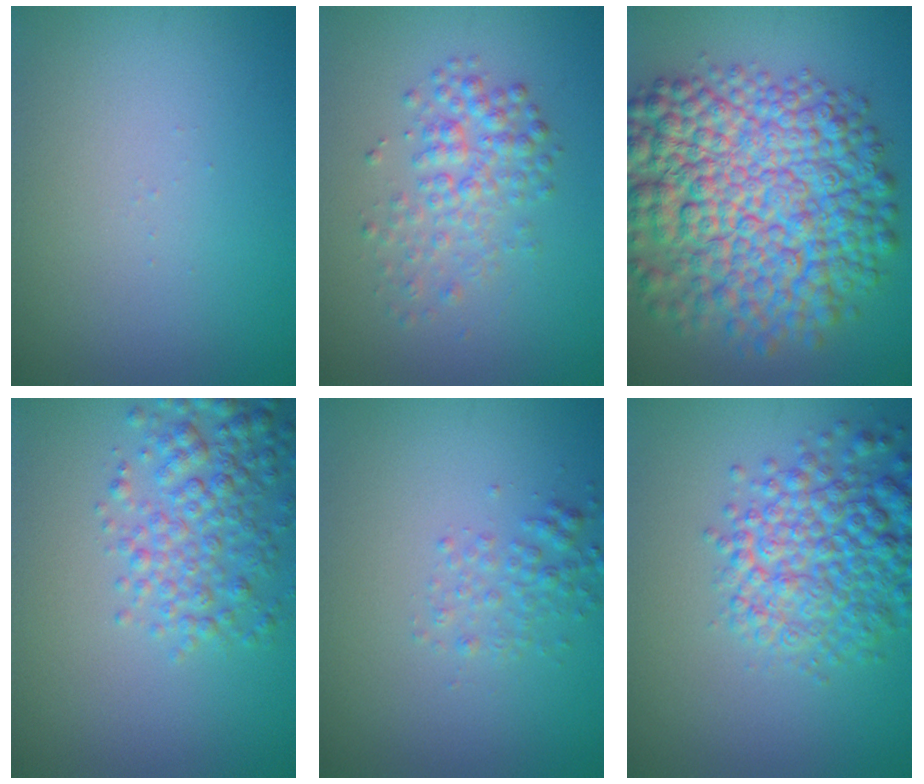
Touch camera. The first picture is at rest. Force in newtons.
{"total": 3.2, "press": 3.2, "slide": 0.1}
{"total": 13.7, "press": 13.7, "slide": 0.3}
{"total": 4.4, "press": 4.4, "slide": 0.1}
{"total": 2.0, "press": 2.0, "slide": 0.1}
{"total": 6.9, "press": 6.9, "slide": 0.4}